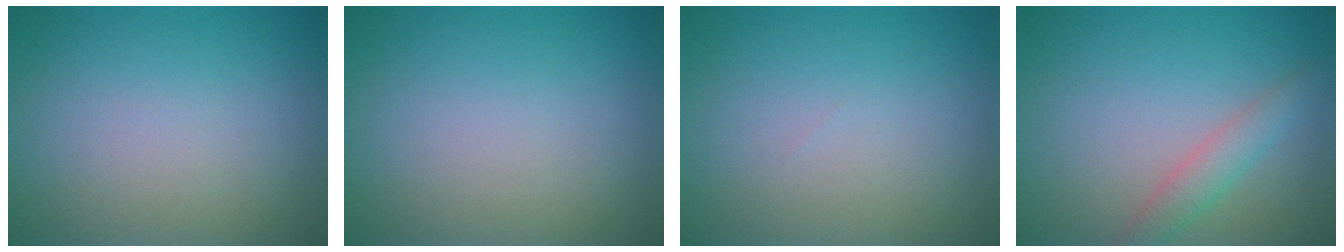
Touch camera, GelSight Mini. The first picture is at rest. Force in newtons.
{"total": 0.0}
{"total": 0.0}
{"total": 2.2, "press": 2.2, "slide": 0.1}